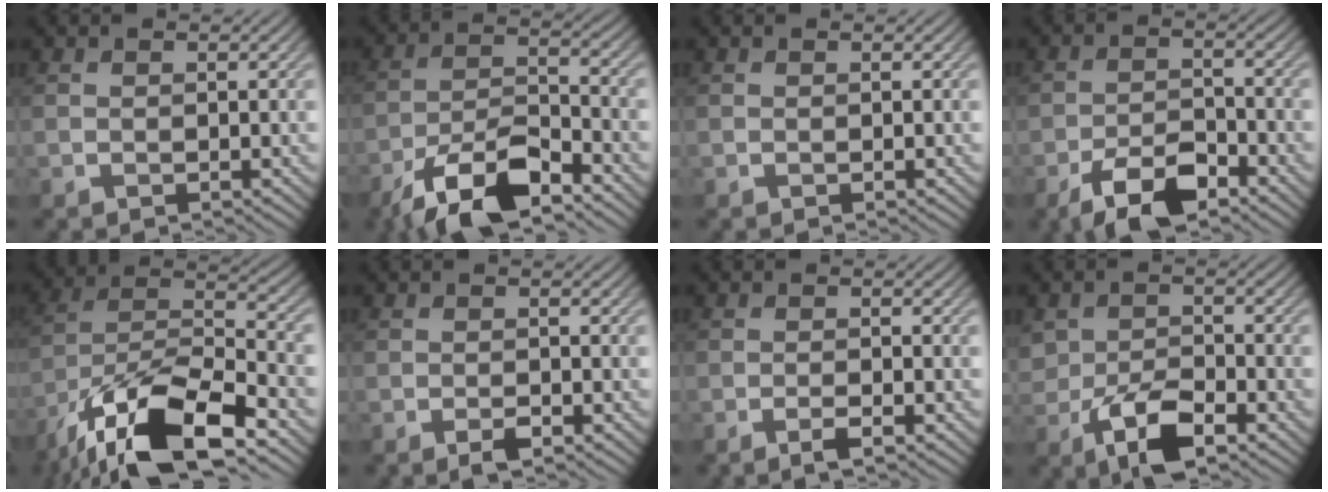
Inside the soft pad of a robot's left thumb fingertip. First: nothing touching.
{"total": 10.7, "force": [-7.6, 3.5, 6.7], "torque": [-0.121, -0.001, -0.150]}
{"total": 0.0}
{"total": 6.8, "force": [-4.6, 2.8, 4.1], "torque": [-0.071, 0.003, -0.087]}
{"total": 16.8, "force": [-10.8, 6.0, 11.3], "torque": [-0.235, -0.020, -0.199]}
{"total": 1.2, "force": [-0.8, 0.4, 0.8], "torque": [-0.014, -0.001, -0.015]}
{"total": 1.7, "force": [-1.1, 0.1, 1.3], "torque": [-0.023, 0.004, -0.022]}
{"total": 6.4, "force": [-3.0, 3.5, 4.5], "torque": [-0.089, -0.008, -0.057]}